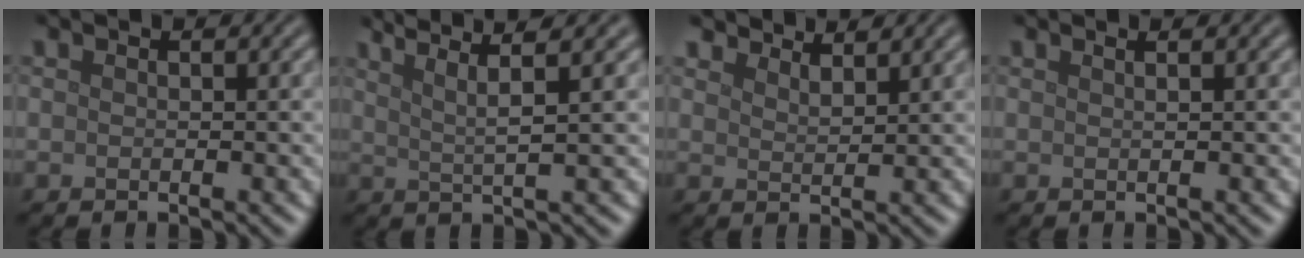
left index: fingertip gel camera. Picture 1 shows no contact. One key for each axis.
{"total": 5.4, "fx": 3.7, "fy": 0.8, "fz": 3.8, "tx": -0.069, "ty": 0.019, "tz": 0.041}
{"total": 3.6, "fx": 3.6, "fy": 0.5, "fz": 0.5, "tx": -0.012, "ty": -0.001, "tz": 0.055}
{"total": 1.8, "fx": 0.9, "fy": 0.8, "fz": 1.3, "tx": -0.005, "ty": 0.001, "tz": -0.007}